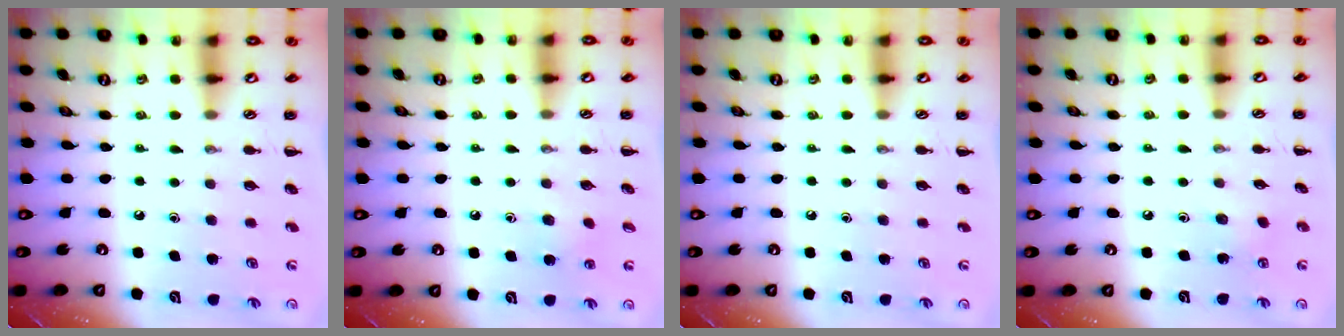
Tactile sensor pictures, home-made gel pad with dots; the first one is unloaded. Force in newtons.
{"total": 5.7, "press": 5.5, "slide": 1.8}
{"total": 0.0}
{"total": 2.9, "press": 2.8, "slide": 0.9}